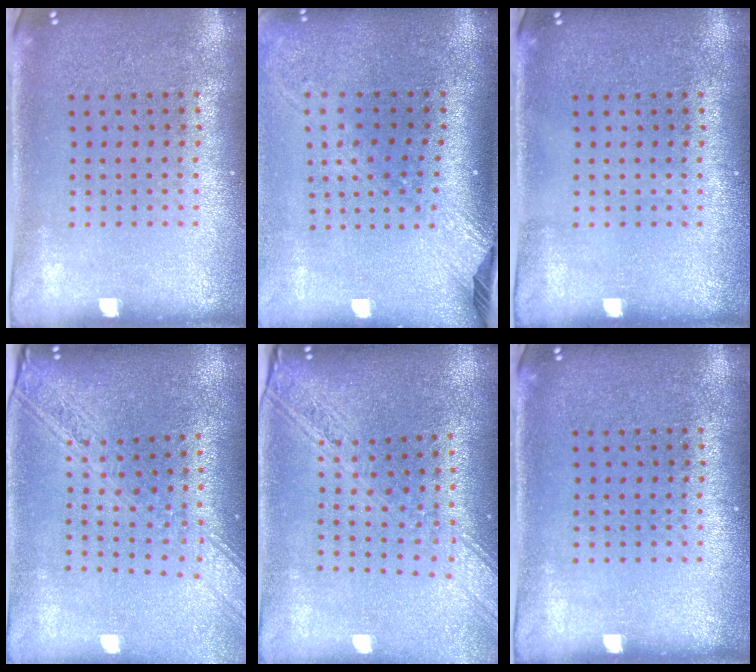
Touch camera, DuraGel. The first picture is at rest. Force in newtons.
{"total": 2.4, "press": 1.8, "slide": 1.7}
{"total": 0.0}
{"total": 2.3, "press": 1.9, "slide": 1.3}
{"total": 2.3, "press": 1.9, "slide": 1.3}
{"total": 0.0}